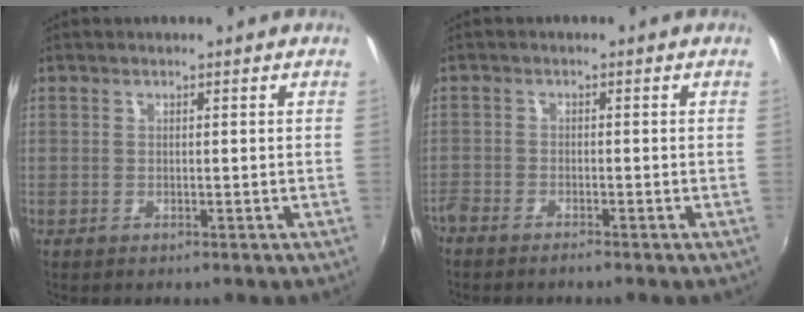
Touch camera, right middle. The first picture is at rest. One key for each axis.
{"total": 3.5, "fx": -3.1, "fy": 0.8, "fz": 1.3, "tx": -0.043, "ty": -0.013, "tz": -0.064}